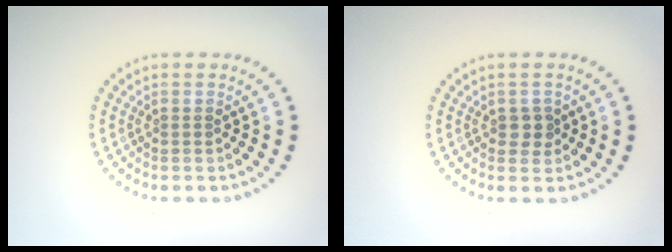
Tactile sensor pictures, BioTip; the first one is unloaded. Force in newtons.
{"total": 1.4, "press": 1.4, "slide": 0.3}